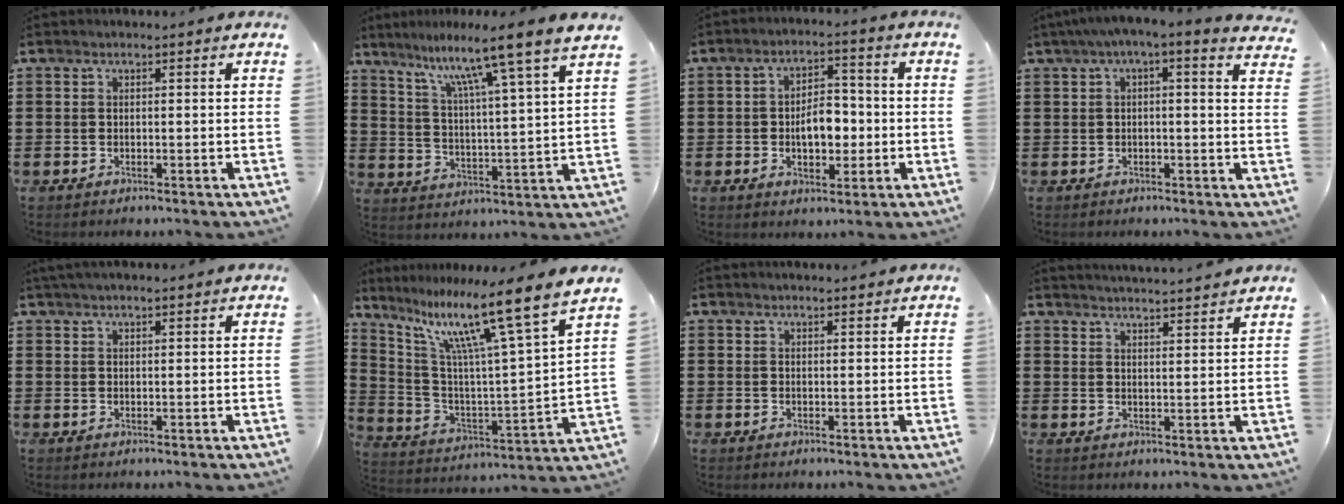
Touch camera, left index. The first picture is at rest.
{"total": 10.0, "force": [8.0, -1.2, 5.9], "torque": [-0.127, -0.053, 0.121]}
{"total": 6.2, "force": [-0.9, 3.6, 5.0], "torque": [-0.079, 0.005, -0.024]}
{"total": 2.5, "force": [0.6, 0.1, 2.5], "torque": [-0.046, -0.004, 0.007]}
{"total": 1.6, "force": [1.5, 0.2, 0.6], "torque": [-0.016, 0.002, 0.028]}
{"total": 13.7, "force": [9.4, 0.5, 10.0], "torque": [-0.204, -0.061, 0.140]}
{"total": 1.1, "force": [1.1, 0.0, 0.2], "torque": [-0.005, 0.000, 0.021]}
{"total": 3.1, "force": [3.0, -0.5, -0.1], "torque": [-0.009, -0.018, 0.054]}